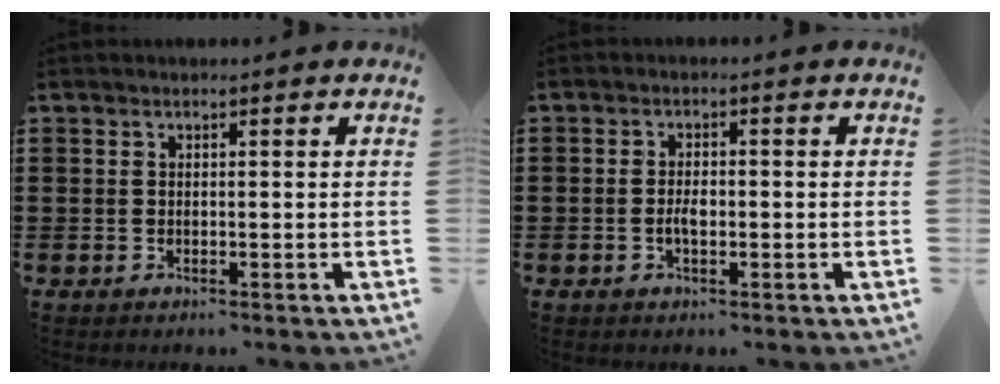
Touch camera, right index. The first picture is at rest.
{"total": 2.2, "force": [-0.6, 0.9, 1.9], "torque": [-0.044, -0.002, -0.012]}